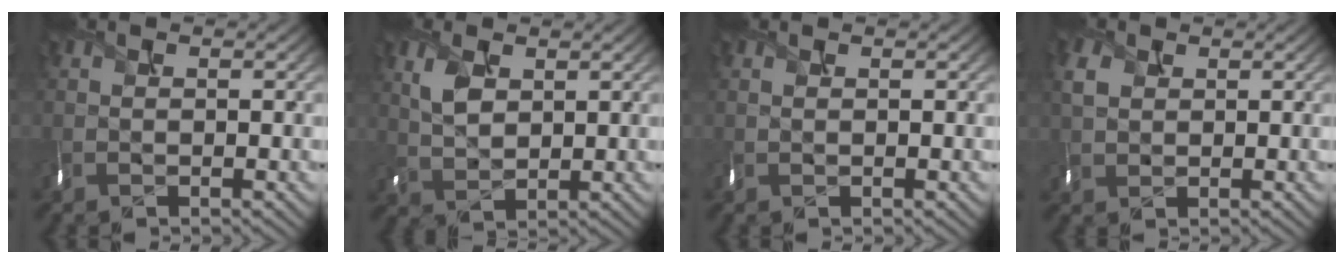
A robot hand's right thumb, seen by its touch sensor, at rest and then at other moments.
{"total": 3.3, "force": [1.5, 2.1, 2.1], "torque": [-0.065, -0.008, 0.039]}
{"total": 0.0}
{"total": 2.1, "force": [0.7, 1.9, 0.5], "torque": [-0.030, -0.006, 0.023]}